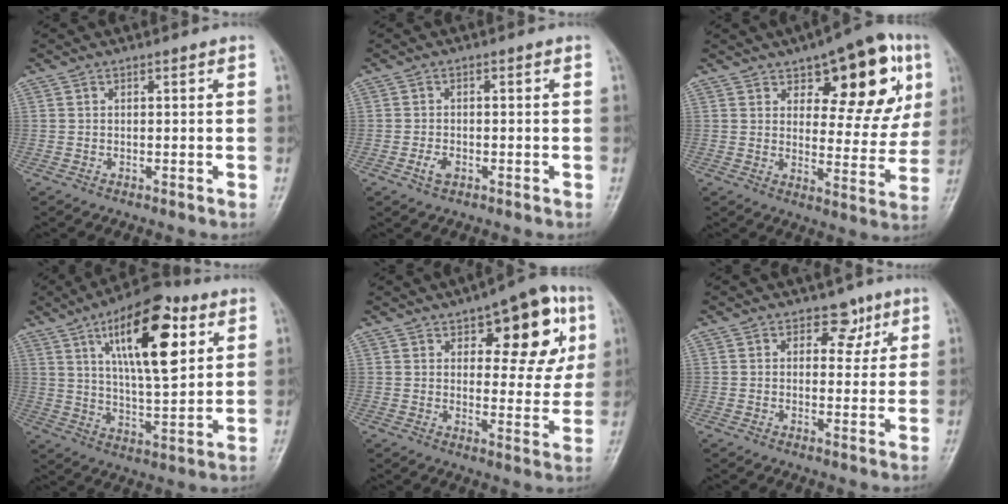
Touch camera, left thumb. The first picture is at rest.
{"total": 2.4, "force": [-1.1, 1.4, 1.6], "torque": [-0.032, 0.006, -0.019]}
{"total": 17.5, "force": [8.1, 7.9, 13.3], "torque": [-0.117, -0.020, 0.111]}
{"total": 18.9, "force": [7.6, 7.1, 15.7], "torque": [-0.221, -0.024, 0.122]}
{"total": 15.0, "force": [6.5, 6.9, 11.6], "torque": [-0.099, -0.010, 0.082]}
{"total": 4.3, "force": [2.3, 3.2, 1.9], "torque": [0.008, -0.008, 0.028]}